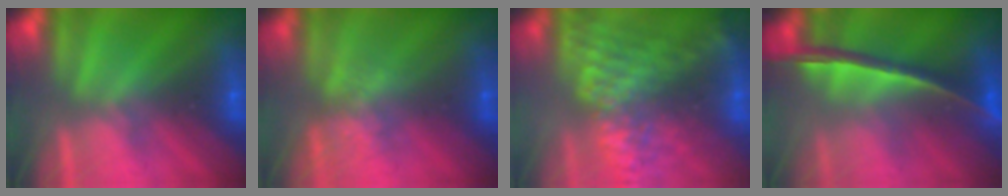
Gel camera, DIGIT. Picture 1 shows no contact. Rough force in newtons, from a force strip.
{"total": 3.9}
{"total": 9.7}
{"total": 1.5}